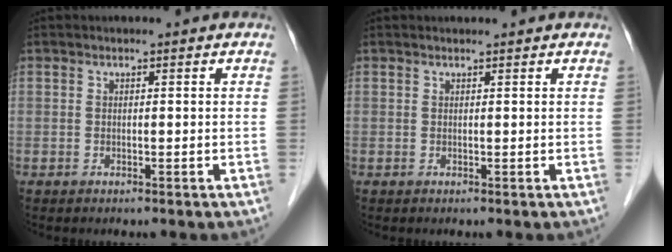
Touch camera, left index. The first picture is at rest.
{"total": 1.0, "force": [1.0, 0.1, 0.3], "torque": [-0.007, 0.013, 0.018]}